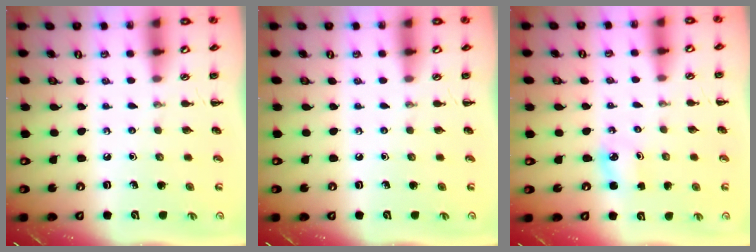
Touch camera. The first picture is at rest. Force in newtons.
{"total": 0.0}
{"total": 2.2, "press": 2.2, "slide": 0.3}